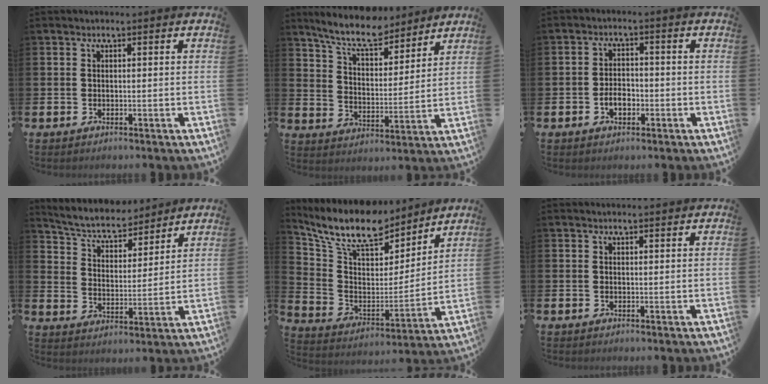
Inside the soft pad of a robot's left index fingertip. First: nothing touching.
{"total": 8.7, "force": [7.9, 2.1, 3.1], "torque": [-0.083, -0.041, 0.140]}
{"total": 3.0, "force": [-1.1, 1.9, 2.1], "torque": [-0.025, -0.002, -0.025]}
{"total": 6.0, "force": [5.5, 1.8, 1.7], "torque": [-0.060, -0.040, 0.091]}
{"total": 12.1, "force": [10.5, 4.2, 4.5], "torque": [-0.123, -0.067, 0.182]}
{"total": 0.8, "force": [0.8, 0.0, 0.2], "torque": [0.010, -0.006, 0.011]}